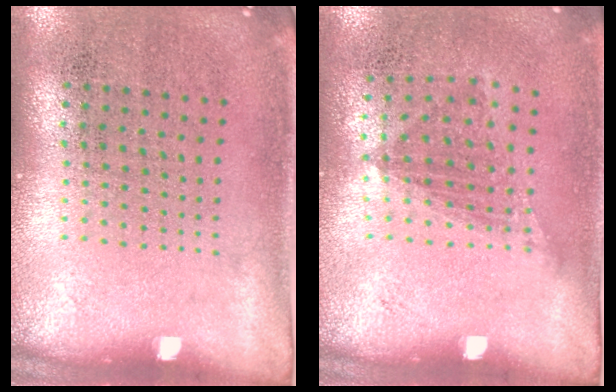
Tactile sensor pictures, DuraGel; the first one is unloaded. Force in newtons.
{"total": 1.1, "press": 0.8, "slide": 0.7}